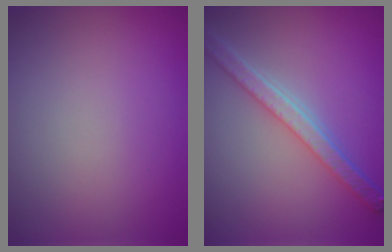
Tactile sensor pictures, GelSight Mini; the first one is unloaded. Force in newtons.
{"total": 4.7, "press": 3.7, "slide": 2.8}